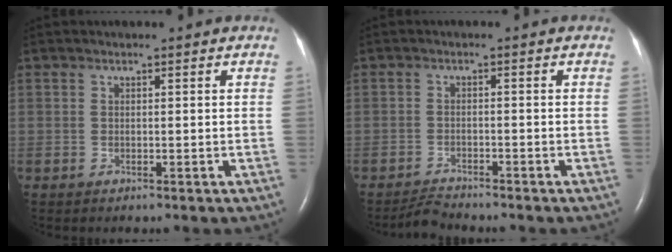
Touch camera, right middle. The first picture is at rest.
{"total": 2.4, "force": [-2.4, 0.3, -0.3], "torque": [0.000, -0.010, -0.039]}